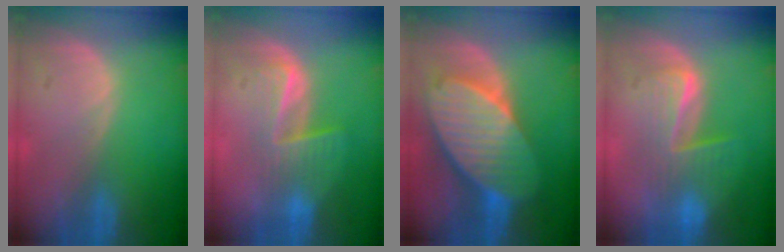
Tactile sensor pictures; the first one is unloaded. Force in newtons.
{"total": 6.8, "press": 5.5, "slide": 4.0}
{"total": 10.9, "press": 10.9, "slide": 0.5}
{"total": 6.2, "press": 6.1, "slide": 1.5}